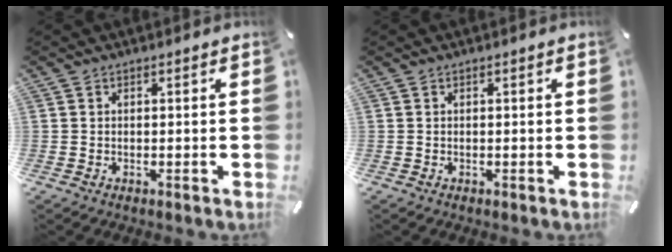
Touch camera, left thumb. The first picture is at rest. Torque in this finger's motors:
{"motor_torque": [-0.01, -0.01, 0.00, 0.01, 0.00]}